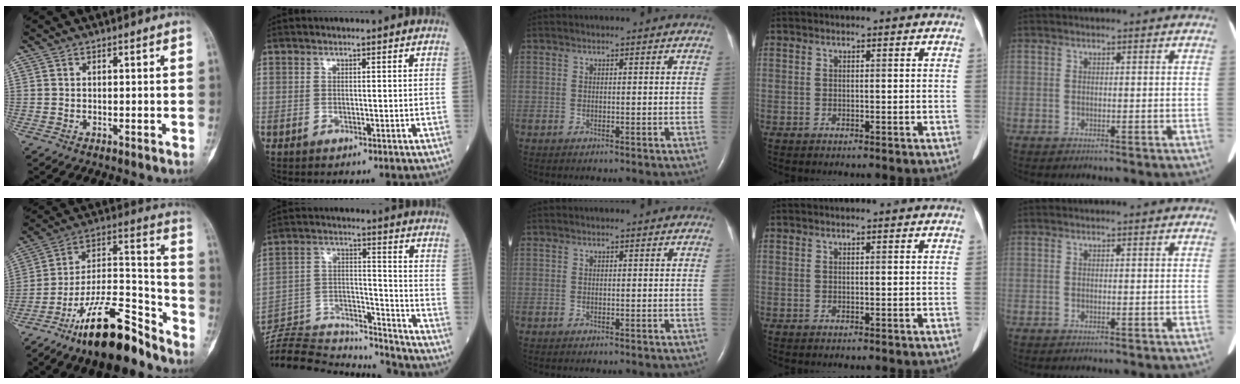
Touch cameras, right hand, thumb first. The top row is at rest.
{"thumb": {"total": 20.2, "force": [-14.8, 5.9, 12.4], "torque": [-0.205, 0.102, -0.255]}, "index": {"total": 20.9, "force": [-20.2, 2.8, 4.6], "torque": [-0.123, 0.017, -0.325]}}